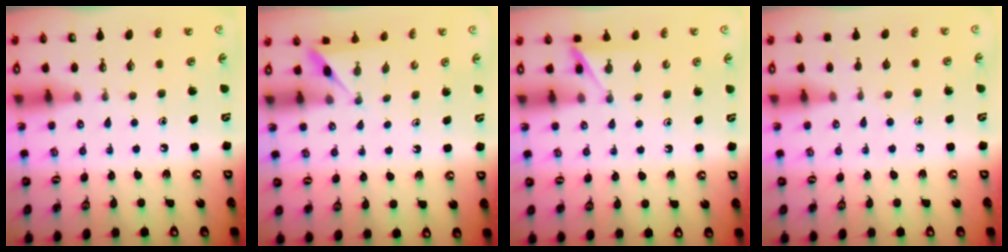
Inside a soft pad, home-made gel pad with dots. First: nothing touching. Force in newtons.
{"total": 2.5, "press": 2.5, "slide": 0.2}
{"total": 5.2, "press": 5.2, "slide": 0.4}
{"total": 5.6, "press": 5.6, "slide": 0.6}